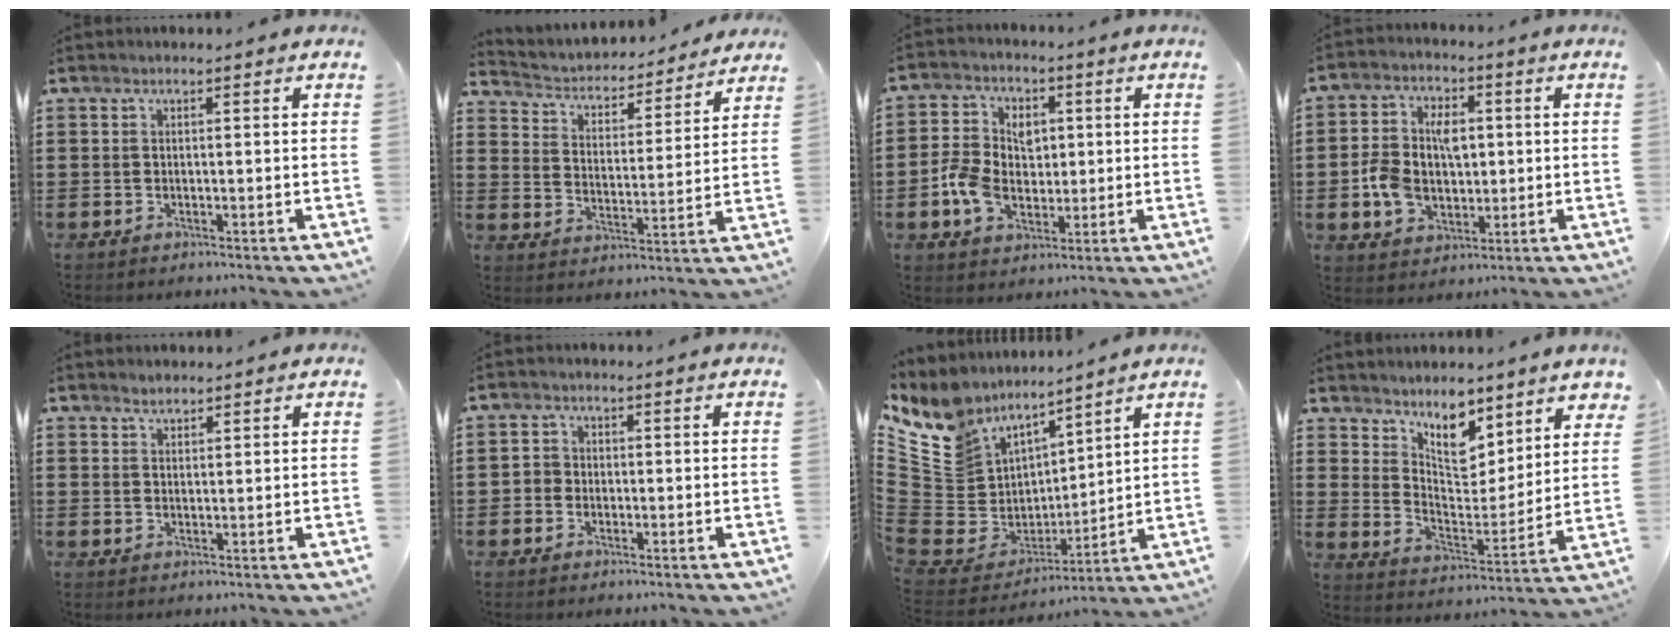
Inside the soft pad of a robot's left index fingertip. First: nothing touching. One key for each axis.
{"total": 3.3, "fx": 3.2, "fy": 0.8, "fz": 0.4, "tx": -0.029, "ty": -0.028, "tz": 0.046}
{"total": 7.5, "fx": -0.8, "fy": 5.8, "fz": 4.6, "tx": -0.121, "ty": 0.009, "tz": -0.020}
{"total": 8.7, "fx": -0.1, "fy": 6.2, "fz": 6.0, "tx": -0.147, "ty": 0.014, "tz": -0.006}
{"total": 1.4, "fx": 1.3, "fy": 0.5, "fz": 0.2, "tx": -0.005, "ty": 0.003, "tz": 0.025}
{"total": 1.5, "fx": -0.4, "fy": 1.4, "fz": 0.3, "tx": -0.012, "ty": 0.004, "tz": -0.011}
{"total": 11.2, "fx": 7.3, "fy": 8.1, "fz": 2.7, "tx": -0.116, "ty": -0.062, "tz": 0.142}
{"total": 7.2, "fx": 6.1, "fy": 2.7, "fz": 2.7, "tx": -0.050, "ty": -0.044, "tz": 0.102}